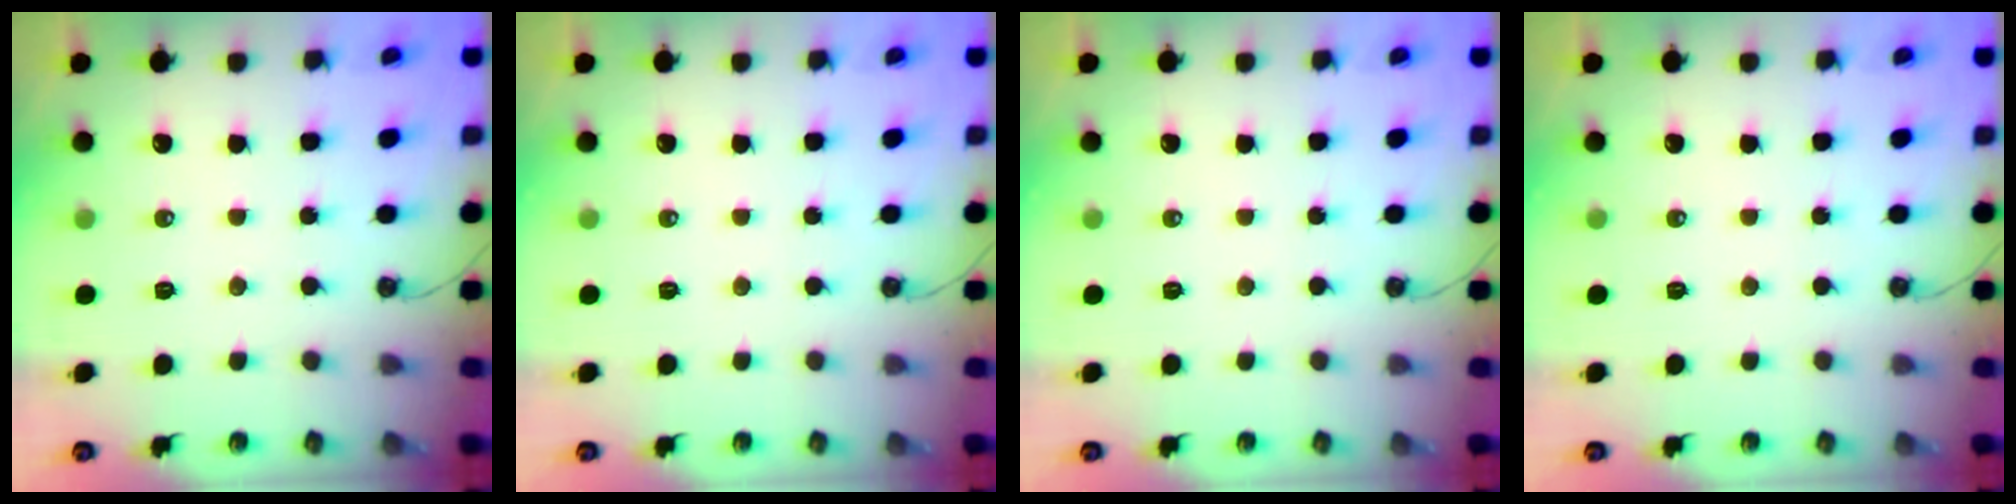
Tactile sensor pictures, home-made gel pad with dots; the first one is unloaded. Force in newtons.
{"total": 0.0}
{"total": 0.0}
{"total": 0.0}